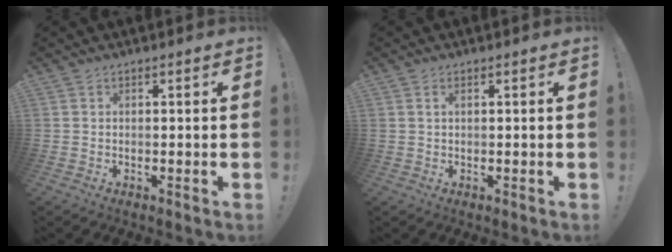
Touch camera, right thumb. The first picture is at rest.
{"total": 1.0, "force": [0.5, 0.5, 0.8], "torque": [-0.017, 0.002, 0.009]}